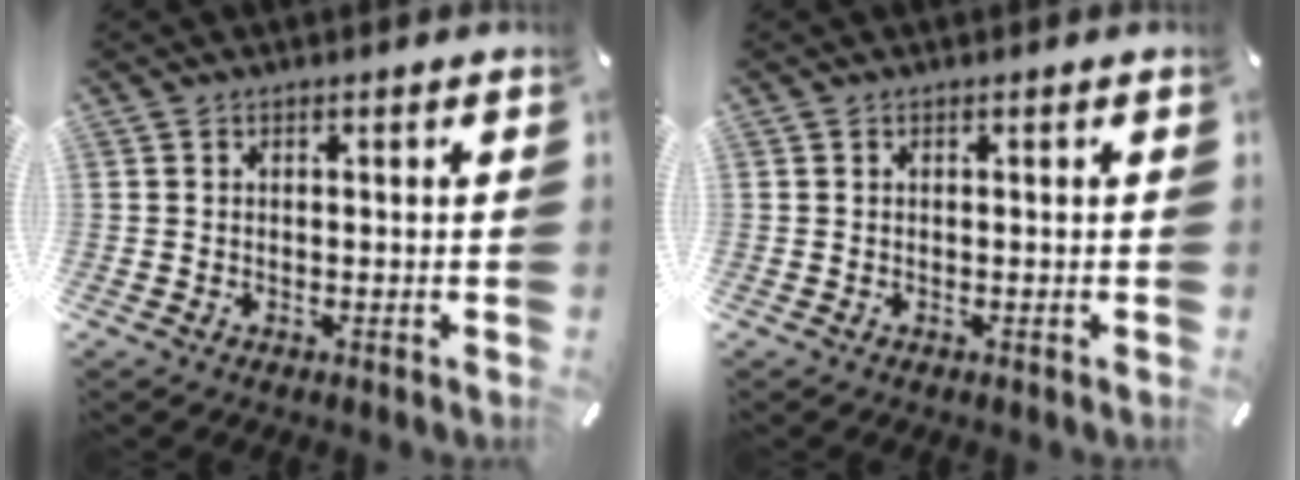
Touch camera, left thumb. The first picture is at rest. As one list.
[{"total": 0.0}]